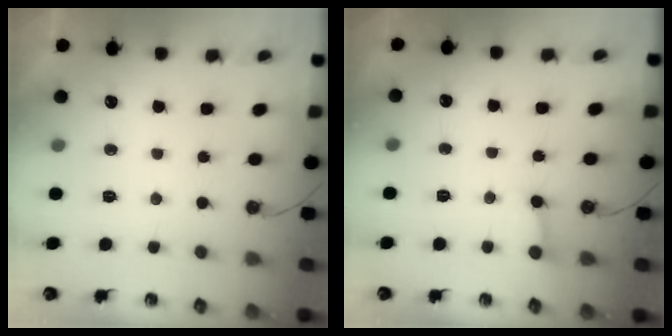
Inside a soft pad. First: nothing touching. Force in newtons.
{"total": 2.6, "press": 2.6, "slide": 0.3}